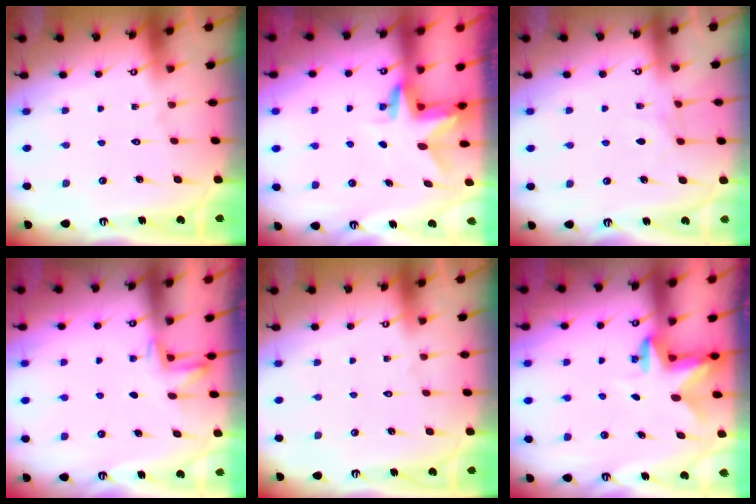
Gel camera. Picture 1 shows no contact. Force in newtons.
{"total": 3.1, "press": 3.1, "slide": 0.2}
{"total": 4.4, "press": 4.4, "slide": 0.5}
{"total": 2.2, "press": 2.1, "slide": 0.4}
{"total": 0.0}
{"total": 2.8, "press": 2.8, "slide": 0.6}